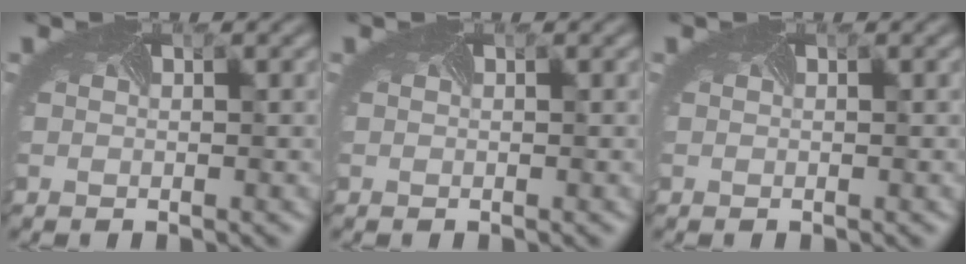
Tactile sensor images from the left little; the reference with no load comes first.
{"total": 0.0}
{"total": 0.0}